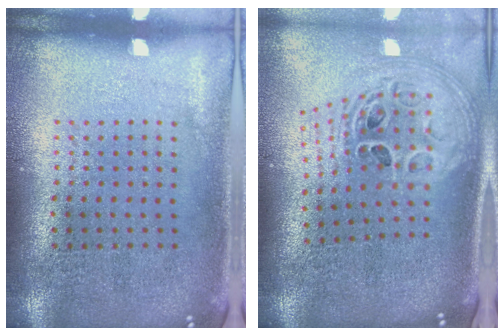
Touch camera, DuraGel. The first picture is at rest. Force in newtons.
{"total": 2.2, "press": 1.6, "slide": 1.5}